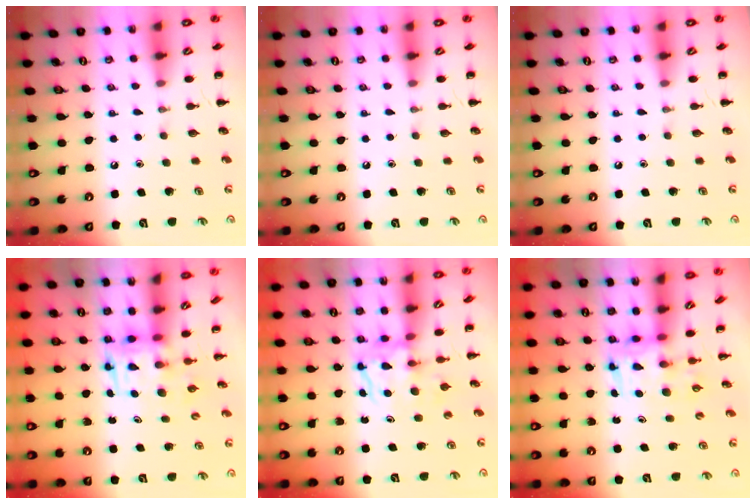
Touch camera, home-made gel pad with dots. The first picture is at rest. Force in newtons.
{"total": 0.0}
{"total": 0.0}
{"total": 3.8, "press": 3.7, "slide": 0.7}
{"total": 3.8, "press": 3.8, "slide": 0.4}
{"total": 3.6, "press": 3.6, "slide": 0.6}